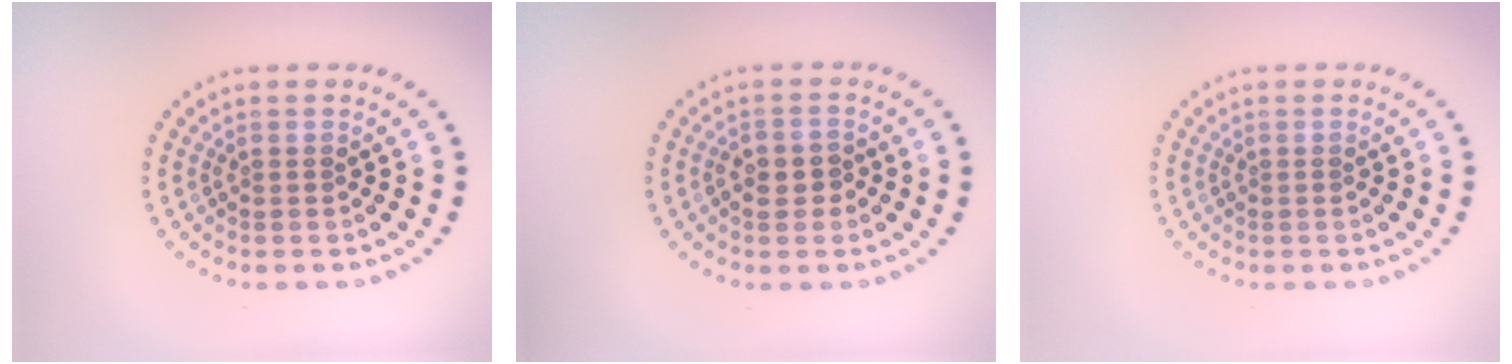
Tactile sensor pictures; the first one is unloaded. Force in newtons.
{"total": 1.7, "press": 1.6, "slide": 0.4}
{"total": 0.0}